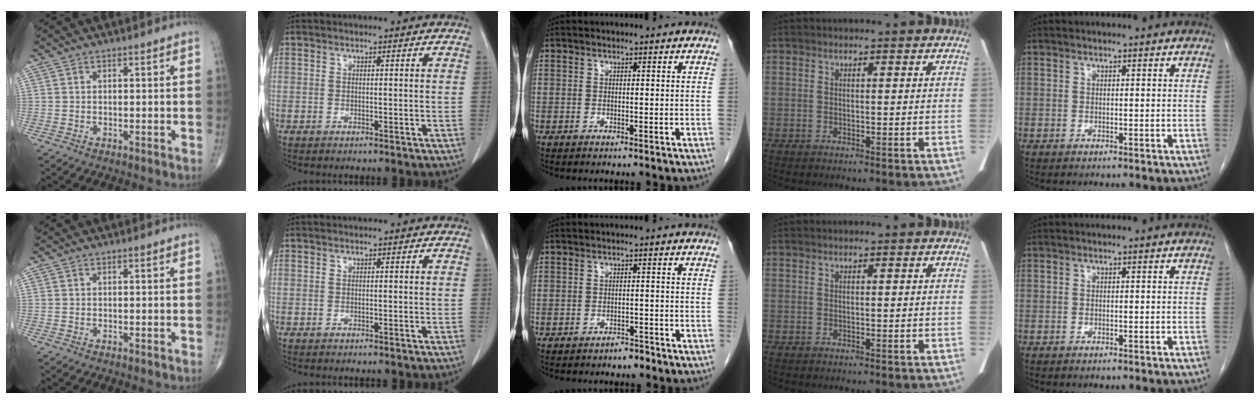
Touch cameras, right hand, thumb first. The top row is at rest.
{"middle": {"total": 1.6, "force": [-1.4, 0.5, 0.5], "torque": [-0.013, -0.001, -0.018]}}